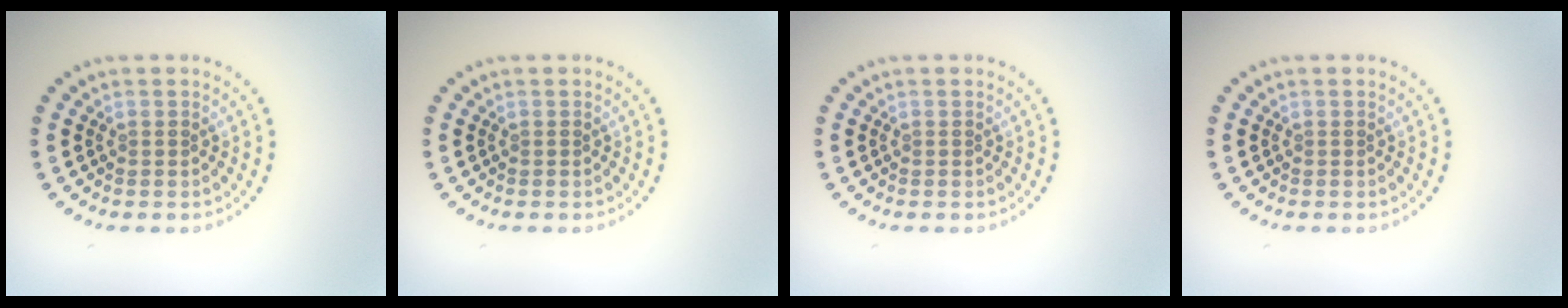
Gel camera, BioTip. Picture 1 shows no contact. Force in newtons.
{"total": 0.0}
{"total": 0.0}
{"total": 0.0}